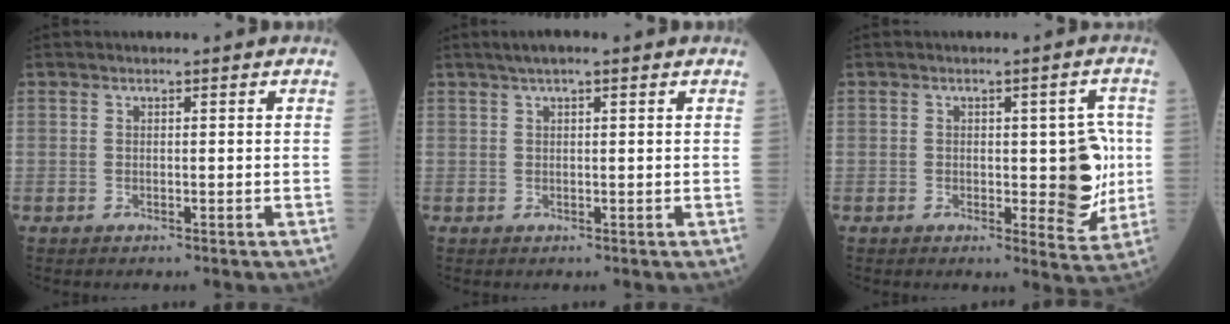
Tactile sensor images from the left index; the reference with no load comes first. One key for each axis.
{"total": 4.0, "fx": 2.9, "fy": 0.6, "fz": 2.7, "tx": -0.046, "ty": 0.027, "tz": 0.052}
{"total": 7.3, "fx": -0.2, "fy": 3.1, "fz": 6.6, "tx": -0.075, "ty": 0.004, "tz": 0.009}